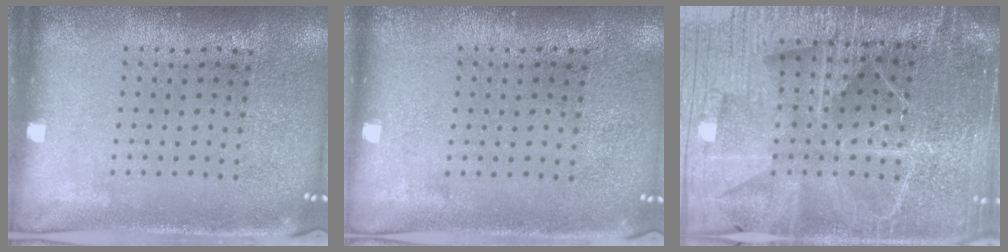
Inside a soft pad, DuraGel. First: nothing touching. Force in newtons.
{"total": 0.0}
{"total": 5.5, "press": 4.9, "slide": 2.4}